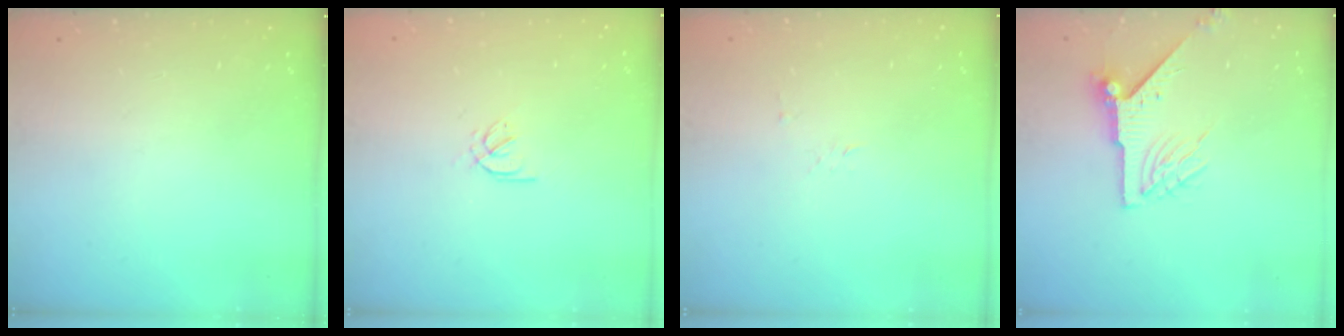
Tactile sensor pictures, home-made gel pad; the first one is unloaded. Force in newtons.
{"total": 2.0, "press": 1.9, "slide": 0.6}
{"total": 2.7, "press": 2.7, "slide": 0.3}
{"total": 8.1, "press": 8.1, "slide": 0.5}